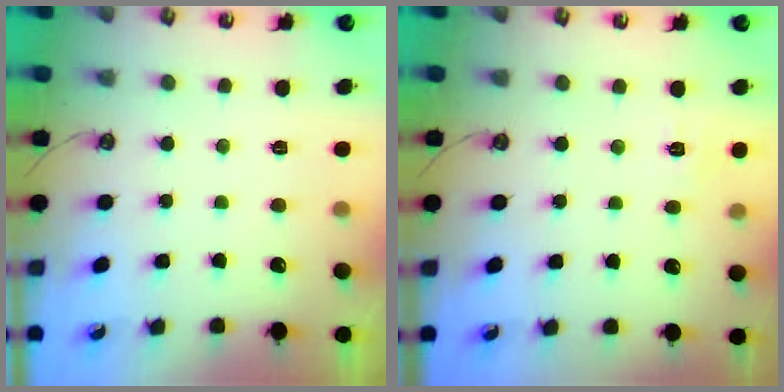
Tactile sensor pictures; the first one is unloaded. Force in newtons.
{"total": 2.7, "press": 2.7, "slide": 0.5}